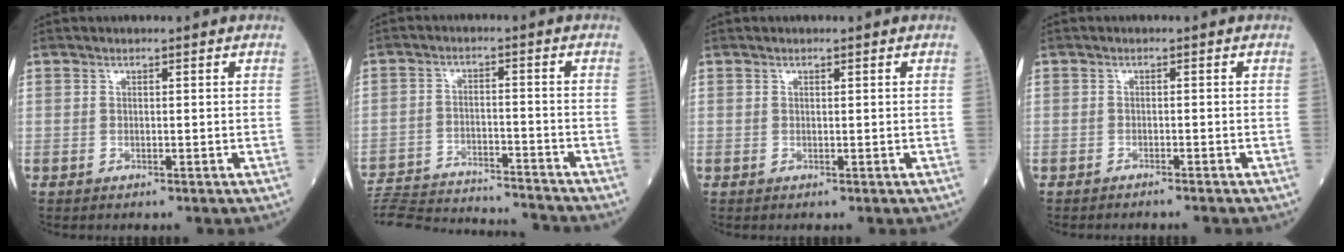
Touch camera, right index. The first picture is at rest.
{"total": 19.6, "force": [-18.9, 1.1, 5.3], "torque": [-0.120, -0.019, -0.280]}
{"total": 0.0}
{"total": 2.2, "force": [-2.1, -0.3, 0.8], "torque": [-0.012, 0.002, -0.026]}